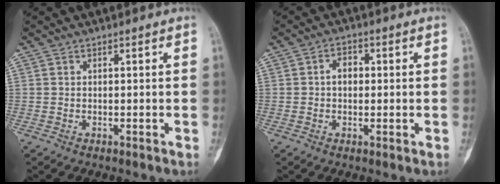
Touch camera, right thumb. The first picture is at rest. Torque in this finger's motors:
{"motor_torque": [0.60, 0.47, 0.12, -0.18, 0.01]}